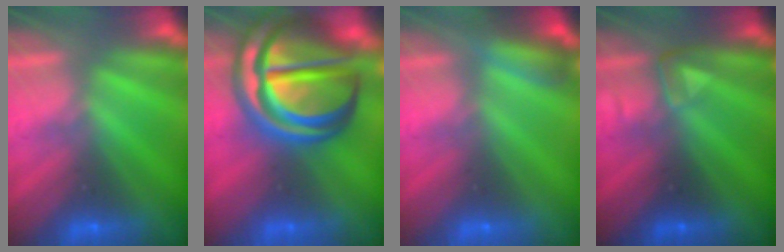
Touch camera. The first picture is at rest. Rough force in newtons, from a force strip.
{"total": 7.2}
{"total": 2.9}
{"total": 3.1}